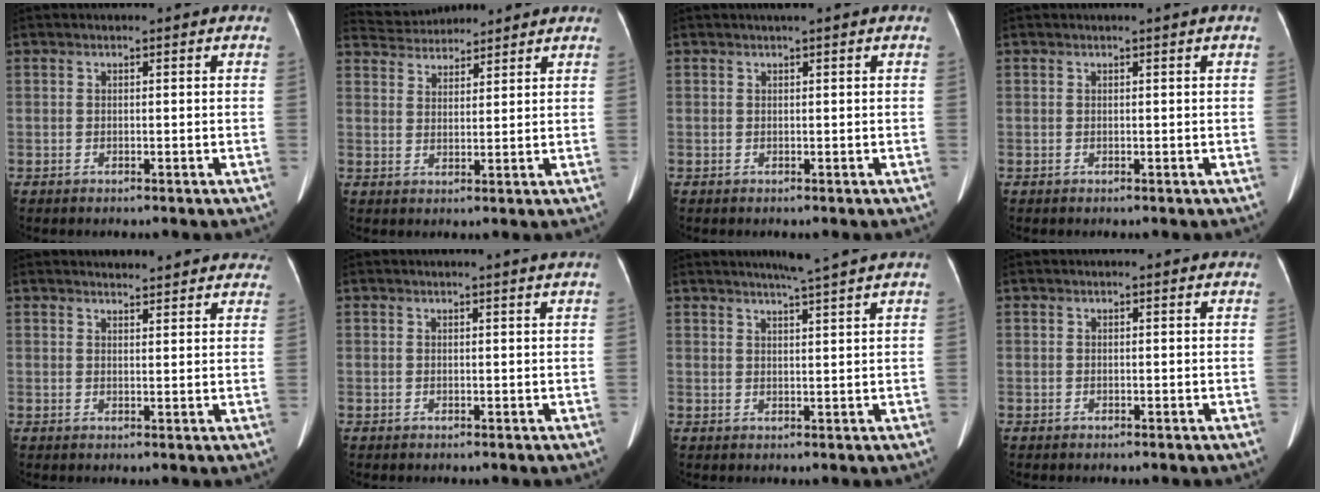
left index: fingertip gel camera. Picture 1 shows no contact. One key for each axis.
{"total": 8.1, "fx": 7.8, "fy": 1.9, "fz": 1.2, "tx": -0.024, "ty": 0.036, "tz": 0.124}
{"total": 1.5, "fx": 1.3, "fy": 0.1, "fz": 0.8, "tx": -0.011, "ty": 0.022, "tz": 0.023}
{"total": 0.6, "fx": 0.4, "fy": -0.2, "fz": 0.3, "tx": -0.009, "ty": -0.002, "tz": 0.013}
{"total": 12.8, "fx": 12.2, "fy": 2.9, "fz": 2.8, "tx": -0.009, "ty": 0.010, "tz": 0.124}
{"total": 1.6, "fx": 1.4, "fy": -0.5, "fz": 0.6, "tx": -0.018, "ty": -0.007, "tz": 0.021}
{"total": 5.7, "fx": 4.9, "fy": -1.4, "fz": 2.6, "tx": -0.043, "ty": 0.000, "tz": 0.068}
{"total": 0.6, "fx": 0.6, "fy": 0.2, "fz": 0.0, "tx": -0.007, "ty": 0.015, "tz": 0.005}